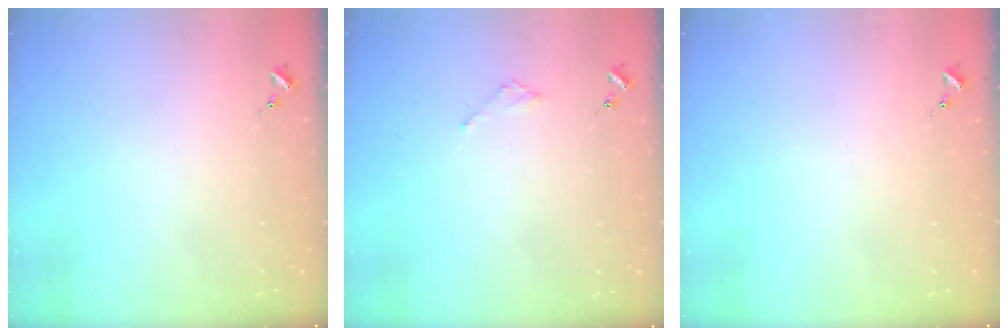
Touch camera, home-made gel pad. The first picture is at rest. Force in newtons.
{"total": 1.8, "press": 1.8, "slide": 0.2}
{"total": 0.0}